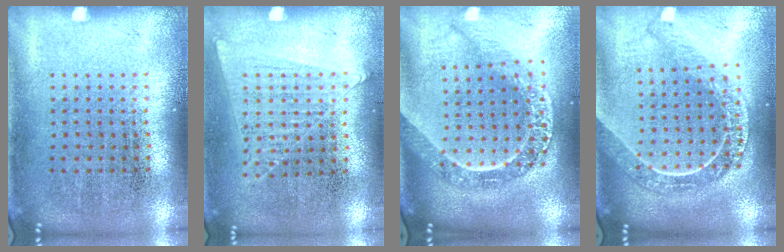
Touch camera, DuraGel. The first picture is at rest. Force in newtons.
{"total": 1.0, "press": 1.0, "slide": 0.4}
{"total": 2.5, "press": 2.0, "slide": 1.5}
{"total": 2.2, "press": 1.9, "slide": 1.1}